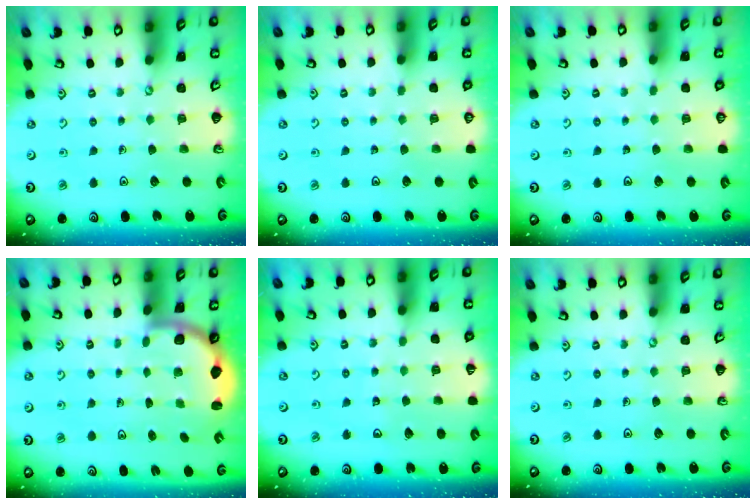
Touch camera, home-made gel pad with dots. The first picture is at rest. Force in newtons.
{"total": 0.0}
{"total": 0.0}
{"total": 2.6, "press": 2.5, "slide": 0.6}
{"total": 3.7, "press": 3.7, "slide": 0.4}
{"total": 0.0}